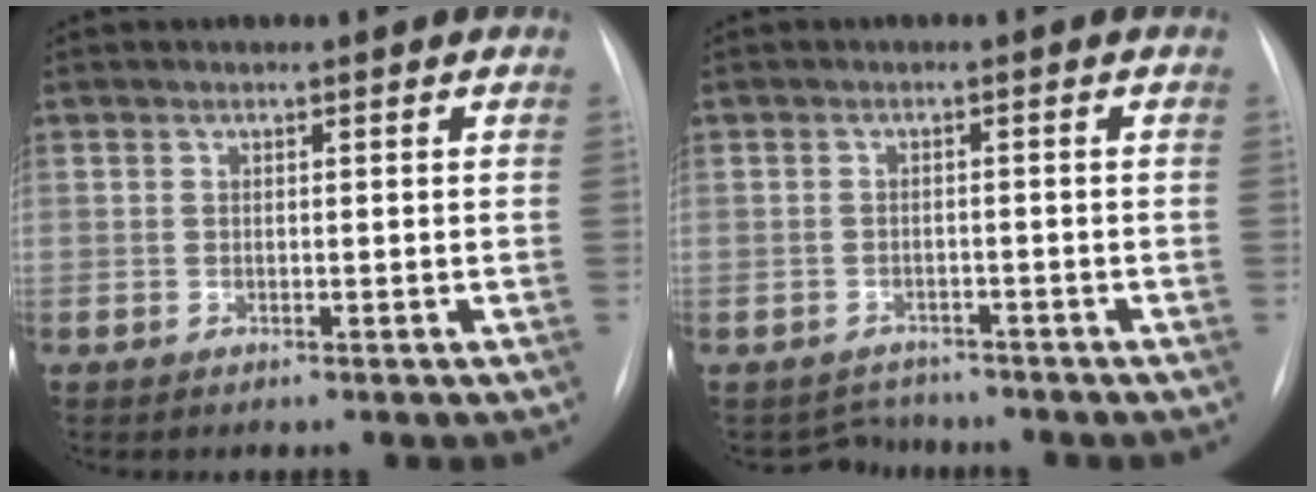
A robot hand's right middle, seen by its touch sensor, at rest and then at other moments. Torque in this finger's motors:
{"motor_torque": [-0.29, 0.17, -0.11, -0.03]}